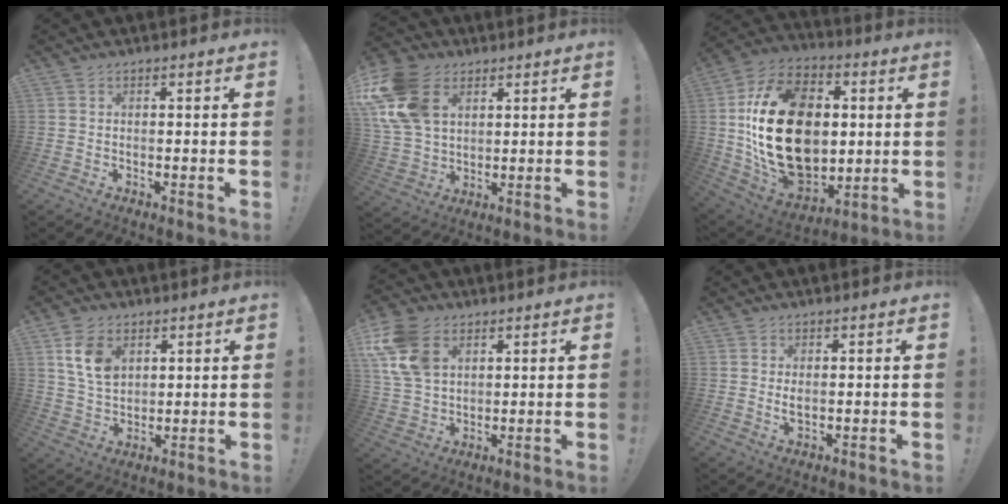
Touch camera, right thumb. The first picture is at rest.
{"total": 18.2, "force": [6.9, 13.0, 10.7], "torque": [-0.215, -0.023, 0.132]}
{"total": 30.3, "force": [2.2, 21.0, 21.8], "torque": [-0.411, -0.006, 0.067]}
{"total": 10.1, "force": [4.2, 7.1, 5.7], "torque": [-0.091, -0.006, 0.085]}
{"total": 14.7, "force": [5.9, 10.2, 8.7], "torque": [-0.176, -0.018, 0.117]}
{"total": 2.0, "force": [0.5, 0.9, 1.7], "torque": [-0.019, -0.005, 0.006]}